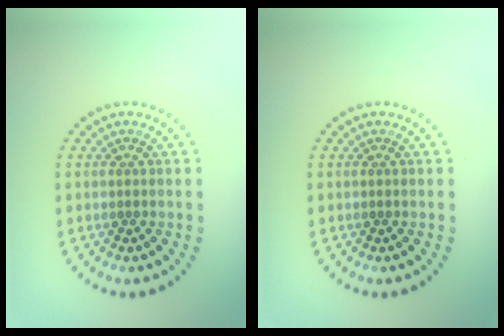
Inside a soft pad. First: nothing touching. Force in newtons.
{"total": 0.0}